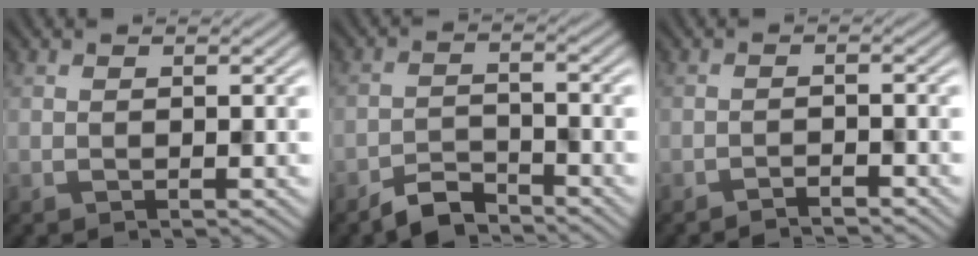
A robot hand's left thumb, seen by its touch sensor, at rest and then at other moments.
{"total": 3.9, "force": [-3.5, 1.1, 1.4], "torque": [-0.024, 0.002, -0.074]}
{"total": 1.6, "force": [-1.5, 0.1, 0.5], "torque": [-0.005, 0.003, -0.031]}